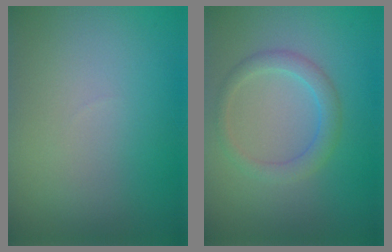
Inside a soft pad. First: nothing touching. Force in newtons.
{"total": 2.2, "press": 2.2, "slide": 0.0}